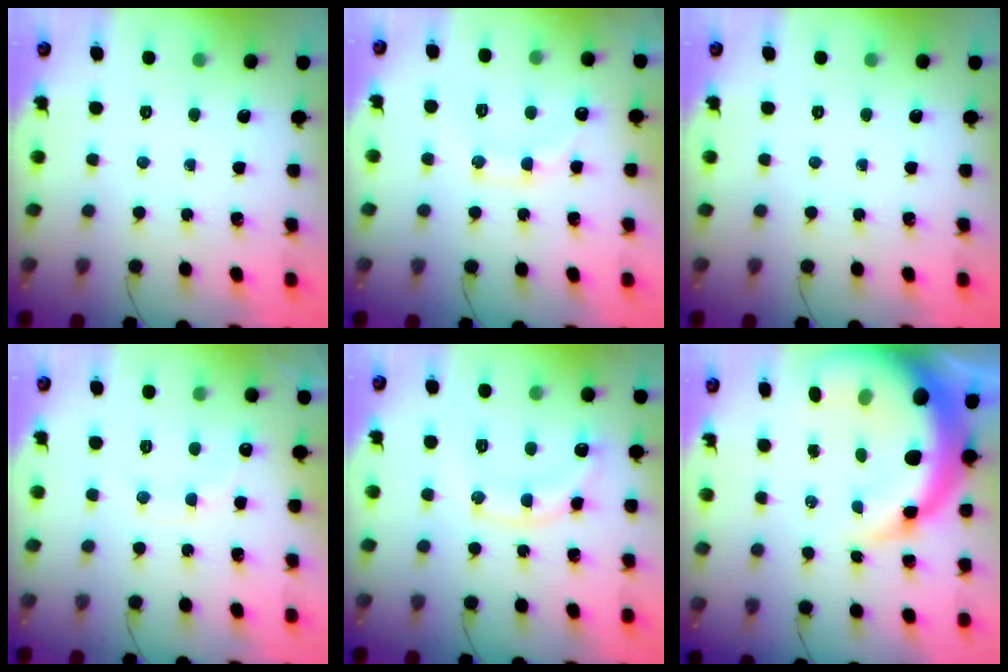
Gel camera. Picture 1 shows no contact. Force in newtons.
{"total": 12.6, "press": 12.6, "slide": 1.0}
{"total": 0.0}
{"total": 9.8, "press": 9.7, "slide": 1.4}
{"total": 10.6, "press": 10.5, "slide": 0.7}
{"total": 21.3, "press": 20.7, "slide": 5.4}